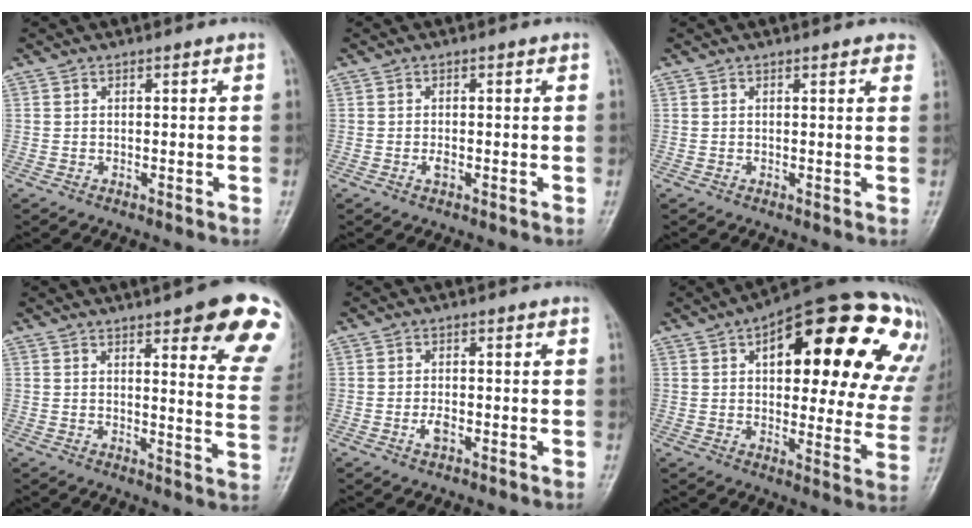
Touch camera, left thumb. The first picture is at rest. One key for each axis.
{"total": 1.3, "fx": -0.4, "fy": 0.7, "fz": 1.0, "tx": -0.017, "ty": -0.001, "tz": -0.009}
{"total": 2.7, "fx": 2.0, "fy": 0.9, "fz": 1.6, "tx": -0.004, "ty": 0.000, "tz": 0.015}
{"total": 16.8, "fx": 9.5, "fy": 3.7, "fz": 13.3, "tx": -0.135, "ty": -0.045, "tz": 0.103}
{"total": 2.2, "fx": -0.8, "fy": 1.2, "fz": 1.7, "tx": -0.030, "ty": 0.001, "tz": -0.017}
{"total": 28.7, "fx": 11.9, "fy": 11.7, "fz": 23.4, "tx": -0.259, "ty": 0.018, "tz": 0.157}